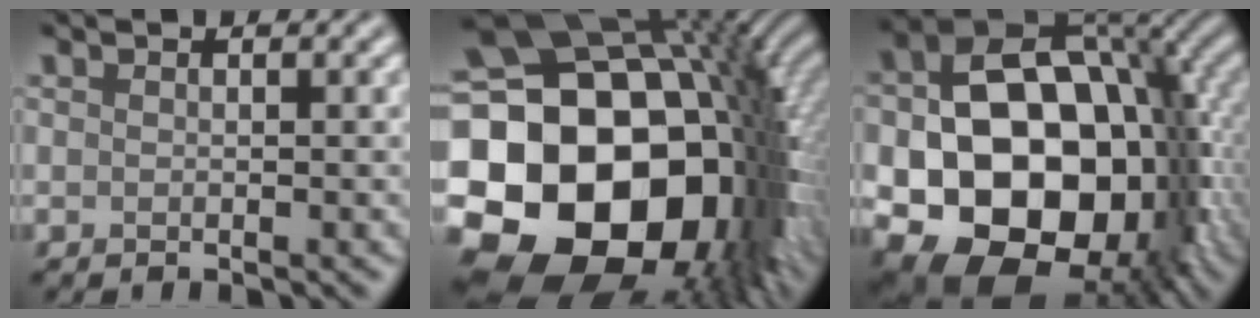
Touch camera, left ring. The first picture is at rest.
{"total": 24.5, "force": [-4.8, 18.8, 14.9], "torque": [-0.248, -0.020, -0.121]}
{"total": 19.2, "force": [-4.2, 13.3, 13.2], "torque": [-0.188, -0.018, -0.049]}